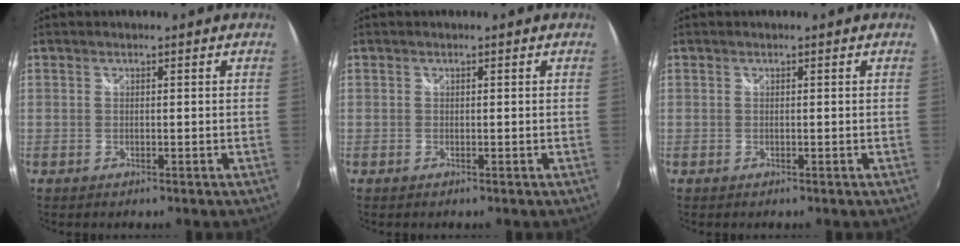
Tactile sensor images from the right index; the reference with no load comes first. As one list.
[{"total": 0.0}, {"total": 0.0}]